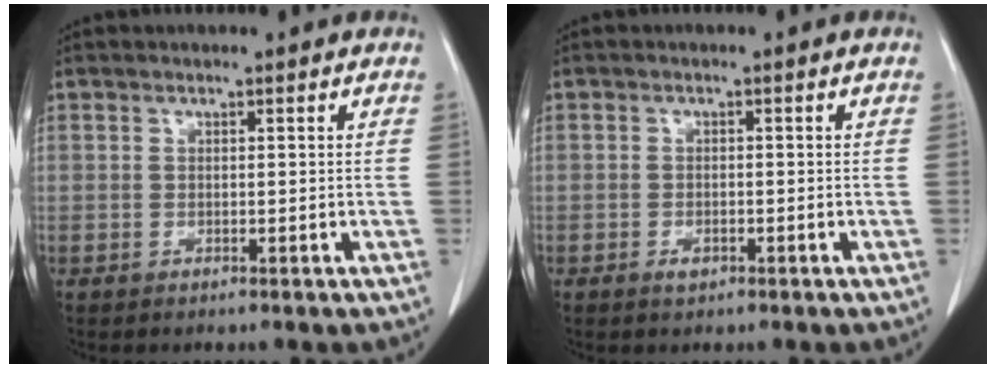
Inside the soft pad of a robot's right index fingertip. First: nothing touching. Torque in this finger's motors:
{"motor_torque": [0.32, -0.28, 0.01, 0.02]}